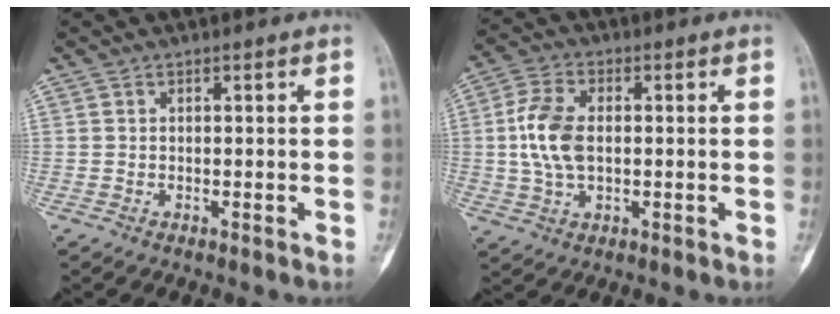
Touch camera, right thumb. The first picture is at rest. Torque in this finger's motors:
{"motor_torque": [1.36, 1.27, 0.95, -0.88, 0.32]}